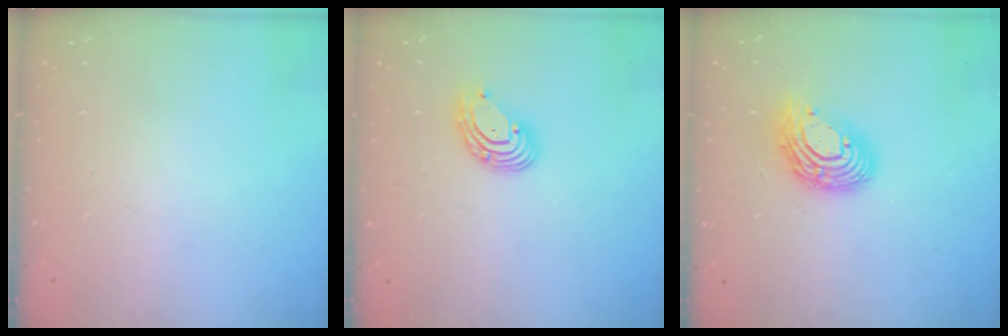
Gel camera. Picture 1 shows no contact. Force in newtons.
{"total": 6.5, "press": 6.4, "slide": 0.8}
{"total": 12.4, "press": 12.4, "slide": 1.0}